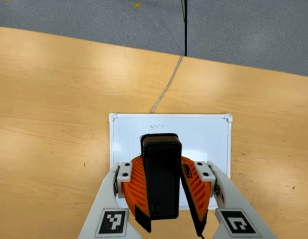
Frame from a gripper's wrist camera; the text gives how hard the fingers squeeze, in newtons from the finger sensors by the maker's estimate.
{"total": 9.2, "left": 9.3, "right": 9.0}